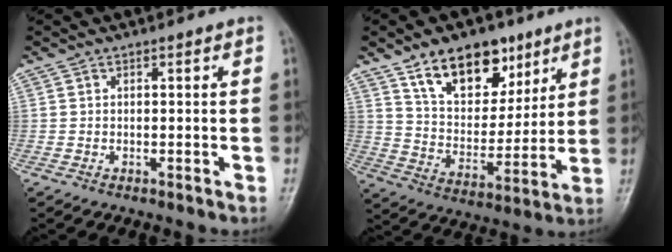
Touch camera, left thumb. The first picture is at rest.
{"total": 15.9, "force": [9.7, 9.3, 8.4], "torque": [-0.088, -0.053, 0.171]}